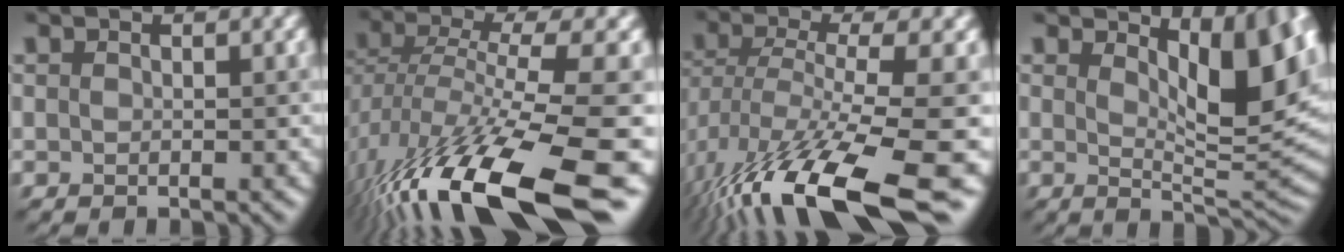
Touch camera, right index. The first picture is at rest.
{"total": 15.4, "force": [-7.5, 4.3, 12.8], "torque": [-0.264, -0.007, -0.121]}
{"total": 14.1, "force": [-6.5, 4.5, 11.7], "torque": [-0.241, -0.014, -0.091]}
{"total": 8.6, "force": [3.1, 2.5, 7.6], "torque": [-0.106, -0.009, 0.053]}